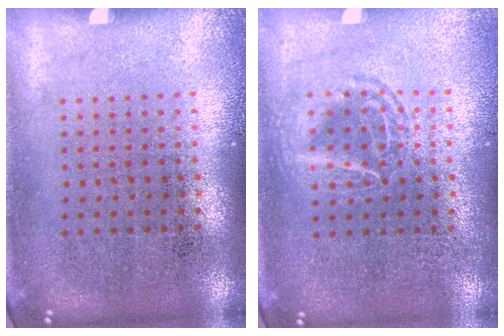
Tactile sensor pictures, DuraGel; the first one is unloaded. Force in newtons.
{"total": 1.1, "press": 1.1, "slide": 0.2}